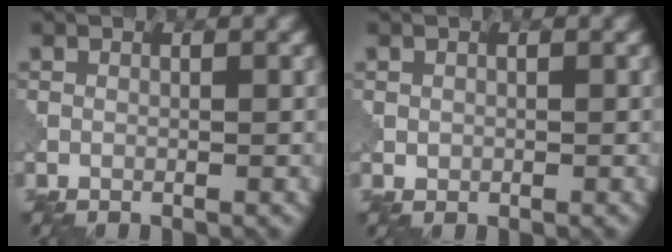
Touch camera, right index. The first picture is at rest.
{"total": 0.7, "force": [0.1, 0.6, -0.1], "torque": [-0.008, -0.002, 0.012]}